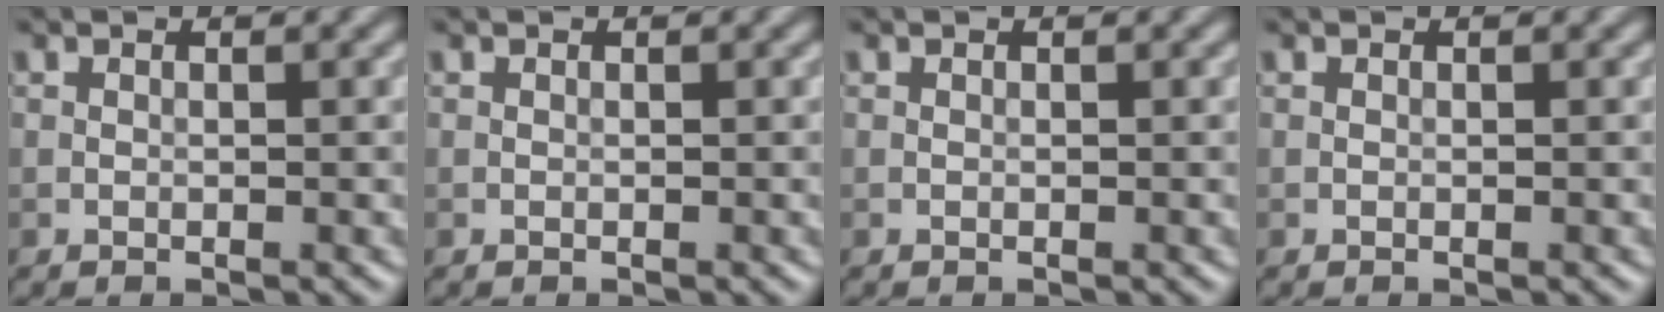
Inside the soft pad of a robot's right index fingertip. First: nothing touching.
{"total": 0.0}
{"total": 0.0}
{"total": 0.0}